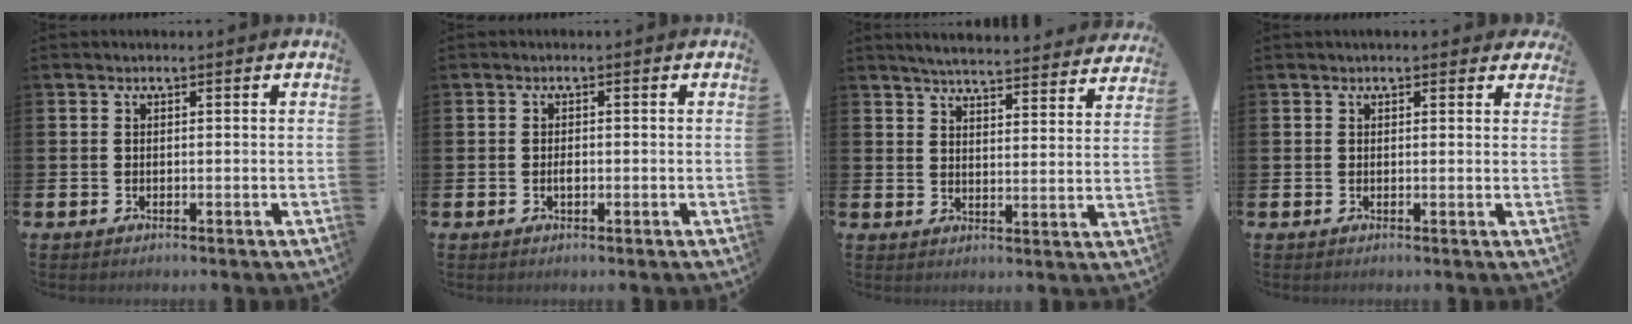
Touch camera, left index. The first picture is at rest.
{"total": 1.1, "force": [-0.2, 0.5, 0.9], "torque": [-0.011, -0.003, -0.006]}
{"total": 5.3, "force": [5.2, 0.2, 1.0], "torque": [-0.033, -0.040, 0.090]}
{"total": 1.0, "force": [0.9, 0.4, 0.2], "torque": [0.003, 0.004, 0.015]}